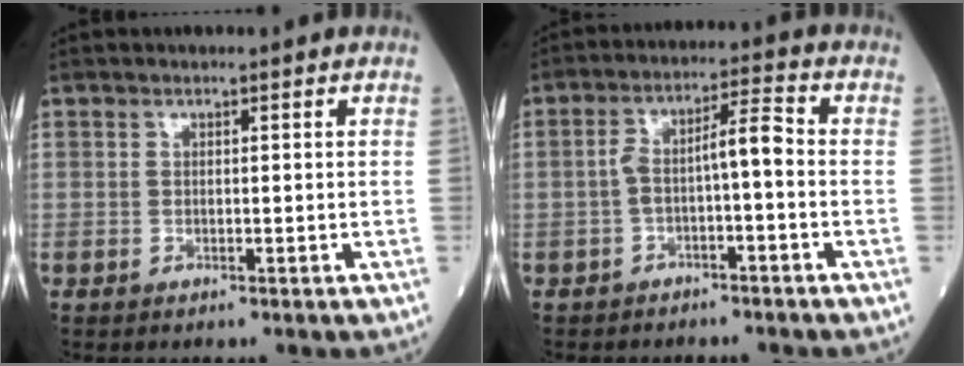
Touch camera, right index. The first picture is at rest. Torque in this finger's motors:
{"motor_torque": [0.93, -0.26, 0.56, 0.14]}